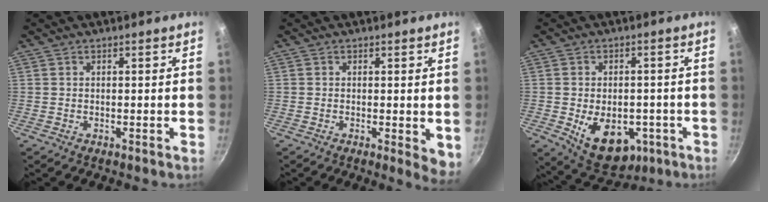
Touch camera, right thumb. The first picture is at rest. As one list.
[{"total": 4.1, "force": [-0.3, 1.7, 3.6], "torque": [-0.042, -0.010, -0.004]}, {"total": 13.0, "force": [-3.8, 8.5, 9.0], "torque": [-0.101, 0.002, -0.035]}]